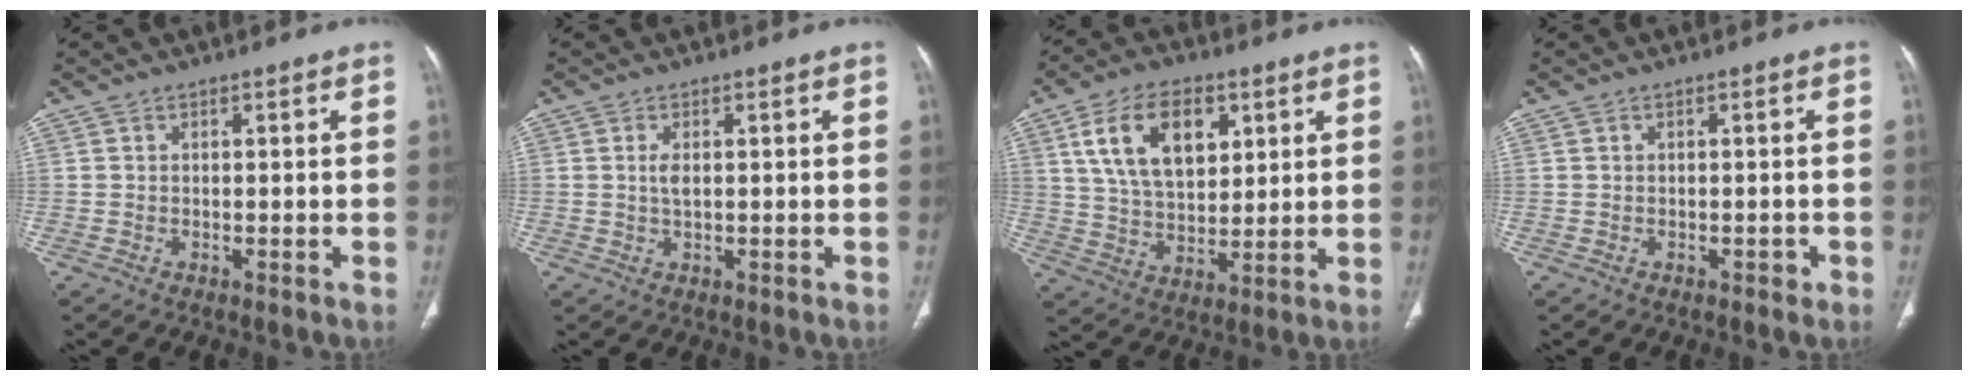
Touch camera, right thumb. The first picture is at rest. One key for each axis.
{"total": 1.8, "fx": 0.4, "fy": 0.8, "fz": 1.6, "tx": -0.036, "ty": -0.002, "tz": 0.010}
{"total": 15.1, "fx": 5.8, "fy": 9.1, "fz": 10.6, "tx": -0.158, "ty": -0.016, "tz": 0.111}
{"total": 1.0, "fx": -0.4, "fy": 0.7, "fz": 0.6, "tx": -0.005, "ty": 0.001, "tz": -0.004}